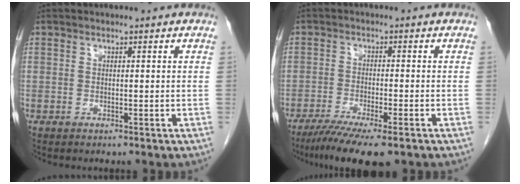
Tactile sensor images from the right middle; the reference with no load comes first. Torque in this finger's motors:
{"motor_torque": [1.24, -0.90, 0.14, 0.07]}